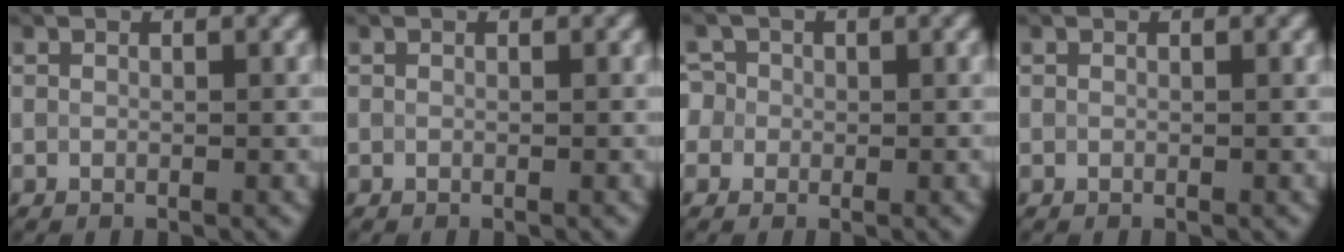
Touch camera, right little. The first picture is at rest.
{"total": 0.0}
{"total": 3.3, "force": [0.5, 3.1, 1.1], "torque": [-0.007, 0.031, -0.020]}
{"total": 0.0}